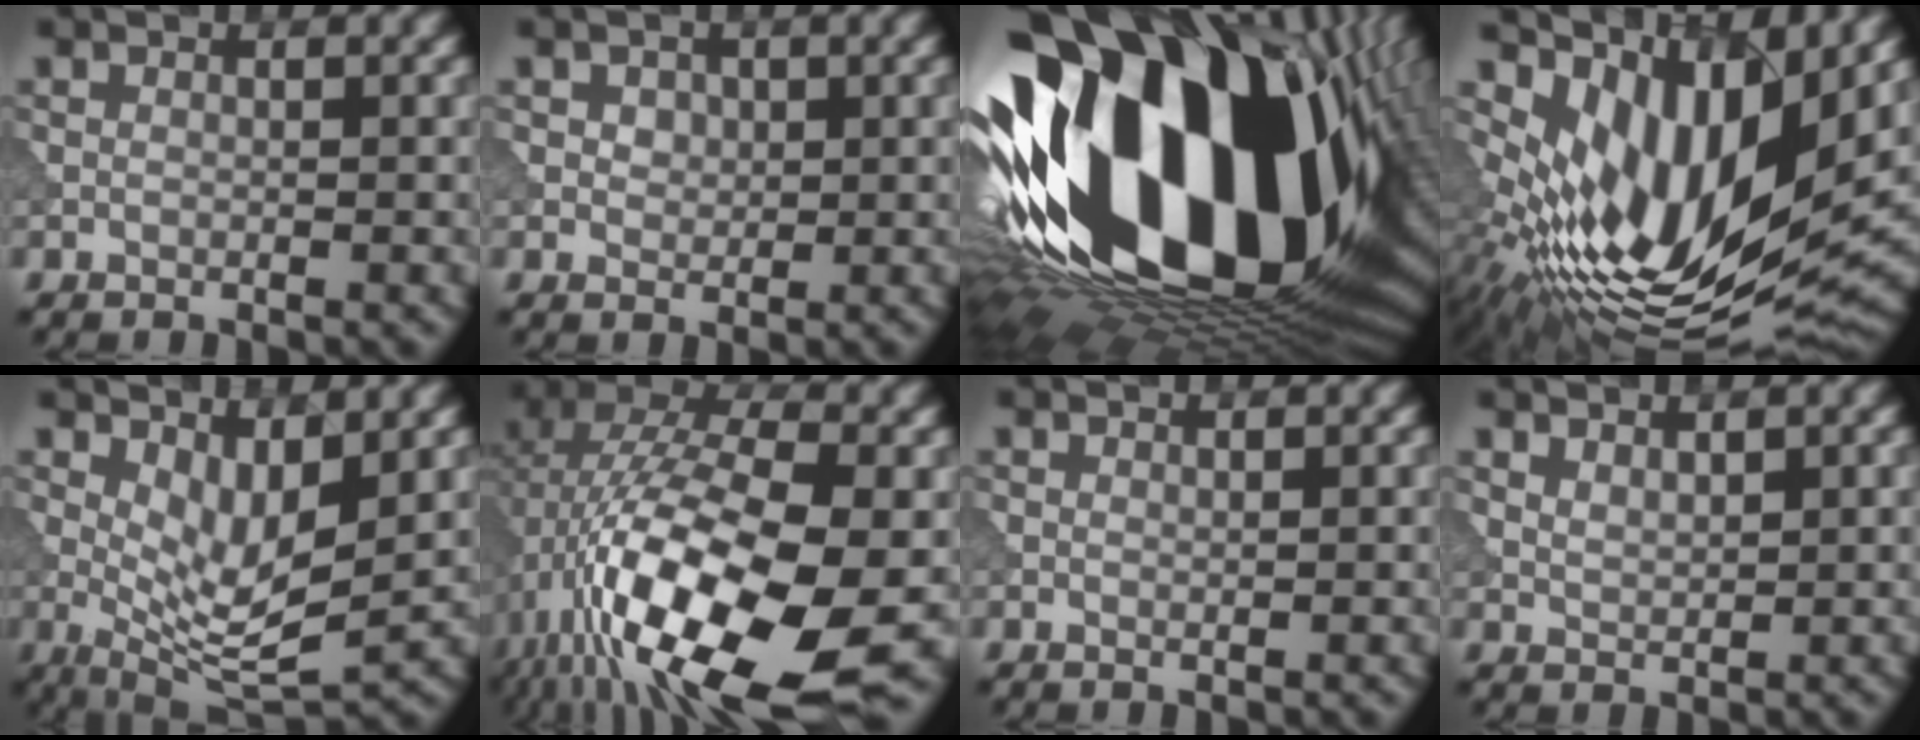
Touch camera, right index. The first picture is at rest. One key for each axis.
{"total": 1.4, "fx": 0.7, "fy": 1.2, "fz": 0.5, "tx": -0.011, "ty": 0.001, "tz": 0.011}
{"total": 21.7, "fx": 2.0, "fy": 12.4, "fz": 17.7, "tx": -0.314, "ty": -0.023, "tz": 0.032}
{"total": 14.1, "fx": 3.9, "fy": 6.8, "fz": 11.7, "tx": -0.221, "ty": 0.000, "tz": 0.077}
{"total": 5.4, "fx": 1.3, "fy": 2.1, "fz": 4.8, "tx": -0.090, "ty": -0.018, "tz": 0.028}
{"total": 17.5, "fx": -4.5, "fy": 7.7, "fz": 15.1, "tx": -0.290, "ty": 0.002, "tz": -0.079}
{"total": 0.0}
{"total": 1.5, "fx": 1.3, "fy": 0.5, "fz": 0.4, "tx": -0.012, "ty": -0.002, "tz": 0.028}